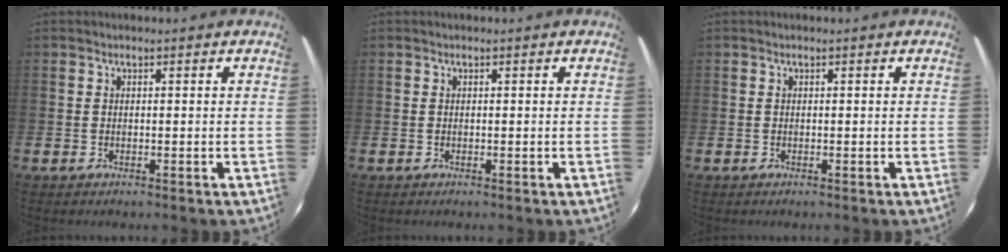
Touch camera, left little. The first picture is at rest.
{"total": 0.0}
{"total": 0.0}